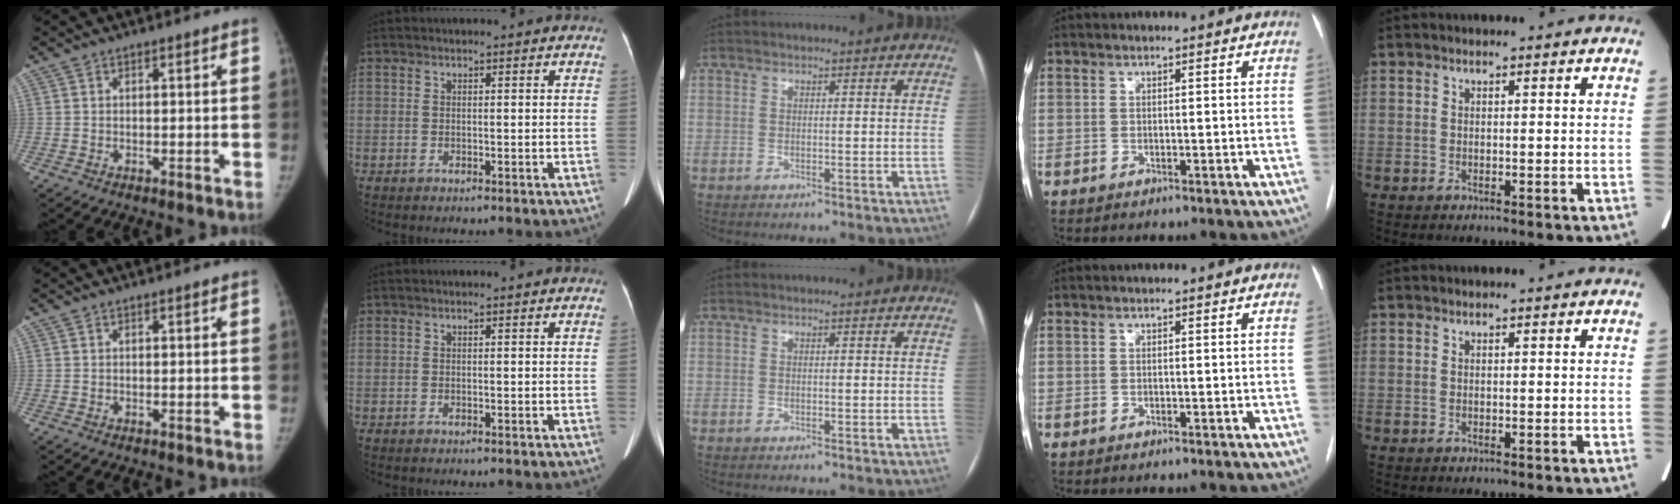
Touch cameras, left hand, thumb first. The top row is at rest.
{}